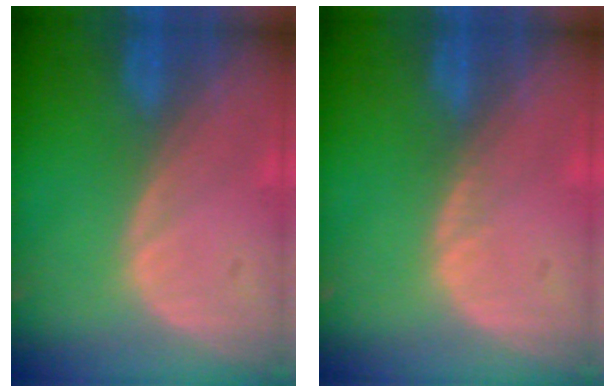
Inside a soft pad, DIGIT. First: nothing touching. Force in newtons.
{"total": 0.5, "press": 0.5, "slide": 0.1}